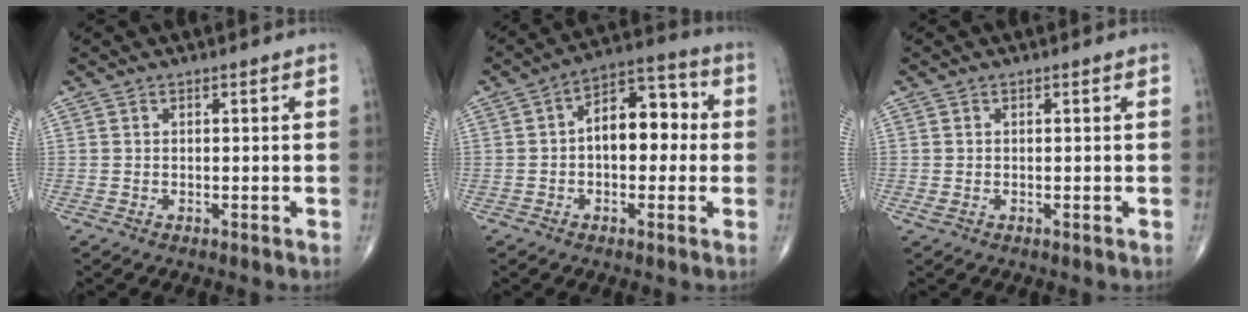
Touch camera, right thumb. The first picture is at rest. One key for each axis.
{"total": 10.8, "fx": 0.2, "fy": 6.5, "fz": 8.6, "tx": -0.097, "ty": 0.035, "tz": -0.009}
{"total": 1.1, "fx": -0.2, "fy": 0.5, "fz": 1.0, "tx": -0.022, "ty": 0.002, "tz": 0.000}